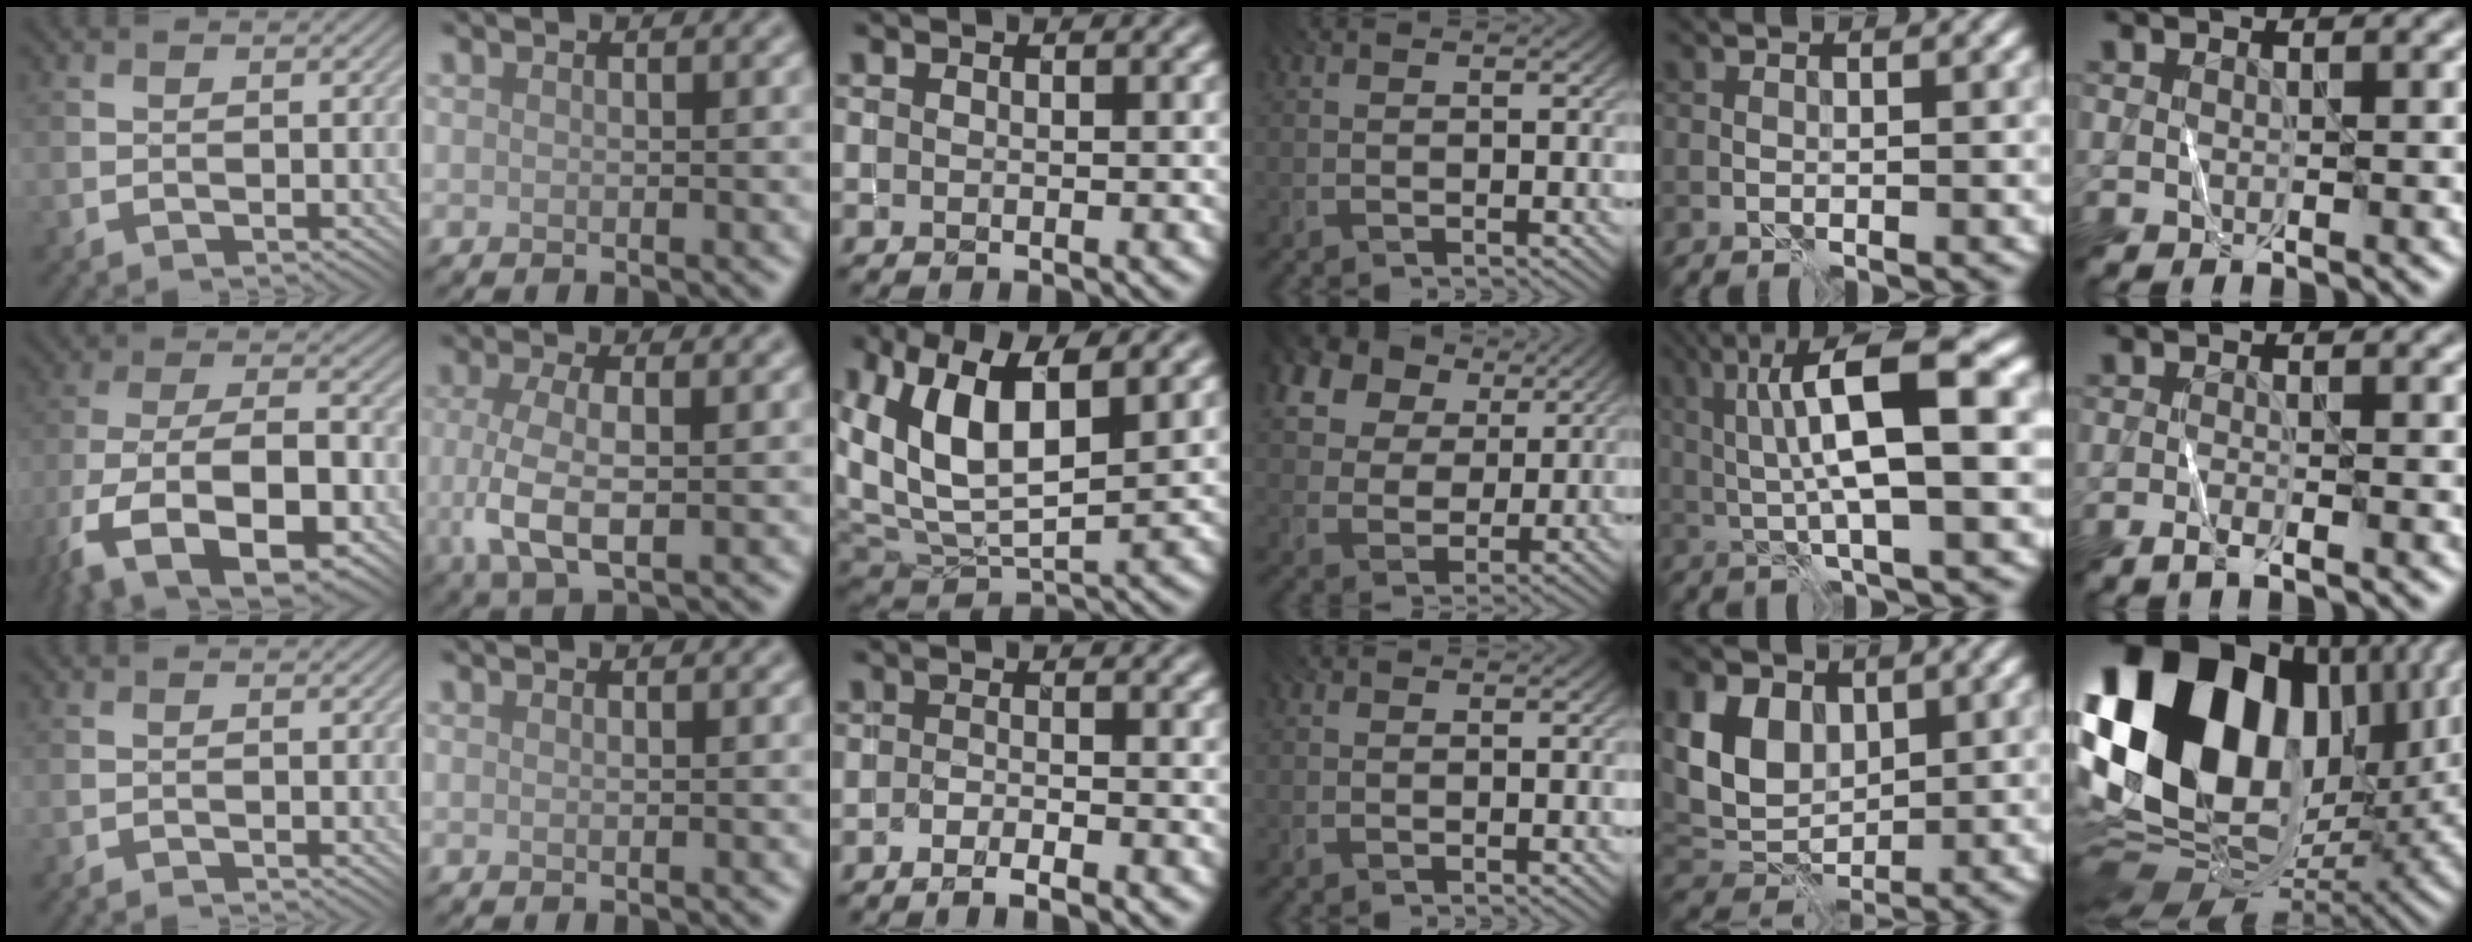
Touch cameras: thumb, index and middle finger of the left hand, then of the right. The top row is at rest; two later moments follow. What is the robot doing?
{"motion": "fold", "object": "shorts"}